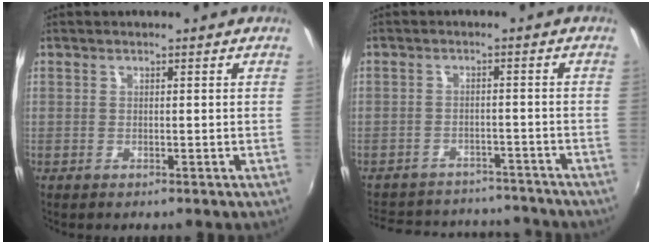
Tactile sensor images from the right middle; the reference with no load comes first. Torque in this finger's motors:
{"motor_torque": [0.41, -0.65, -0.13, -0.07]}